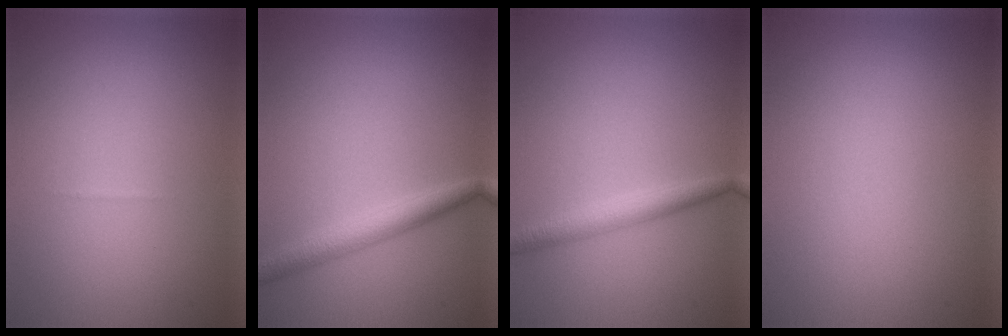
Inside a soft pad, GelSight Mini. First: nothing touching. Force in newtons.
{"total": 2.6, "press": 2.6, "slide": 0.1}
{"total": 2.3, "press": 2.3, "slide": 0.0}
{"total": 0.0}